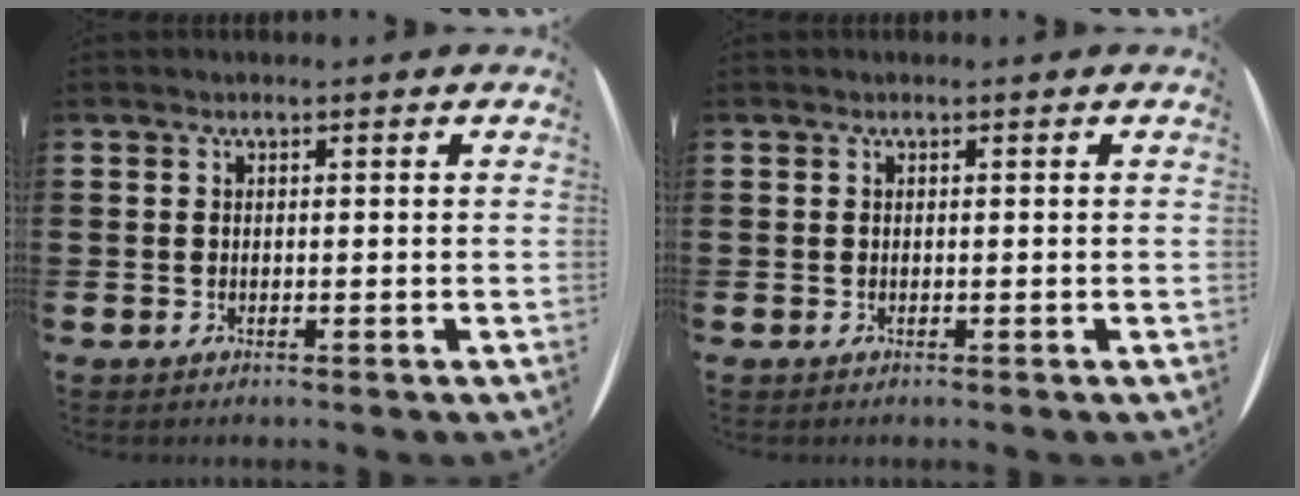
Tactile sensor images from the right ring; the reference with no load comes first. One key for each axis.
{"total": 0.0}